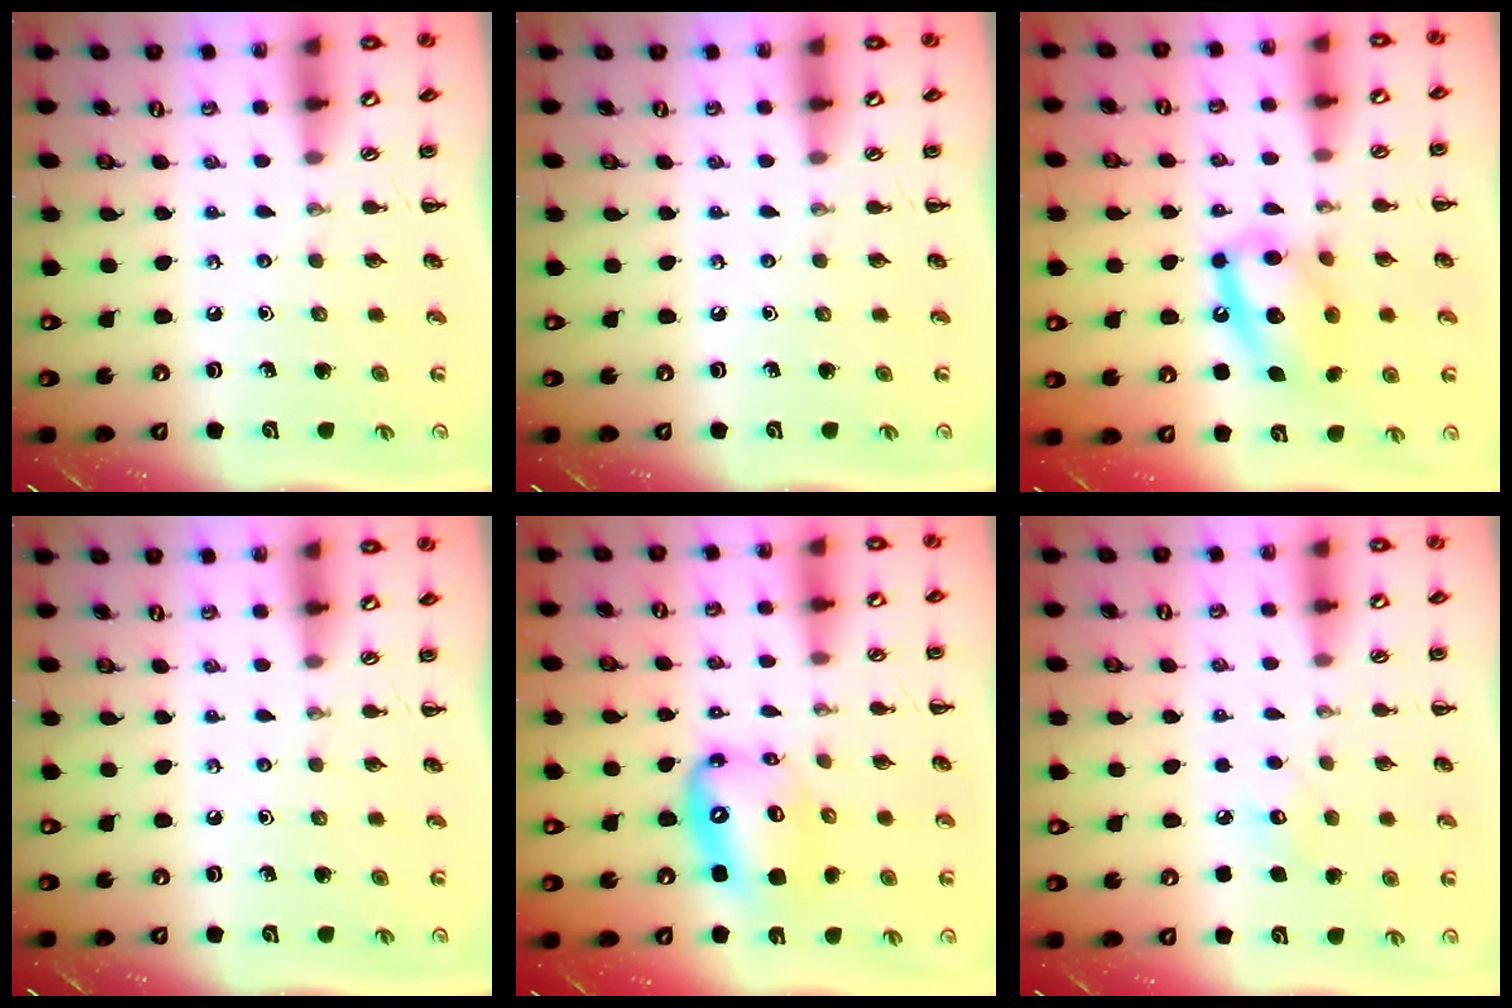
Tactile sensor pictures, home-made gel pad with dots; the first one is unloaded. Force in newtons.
{"total": 0.0}
{"total": 13.8, "press": 13.5, "slide": 2.6}
{"total": 0.0}
{"total": 12.7, "press": 12.2, "slide": 3.6}
{"total": 6.3, "press": 6.1, "slide": 1.6}